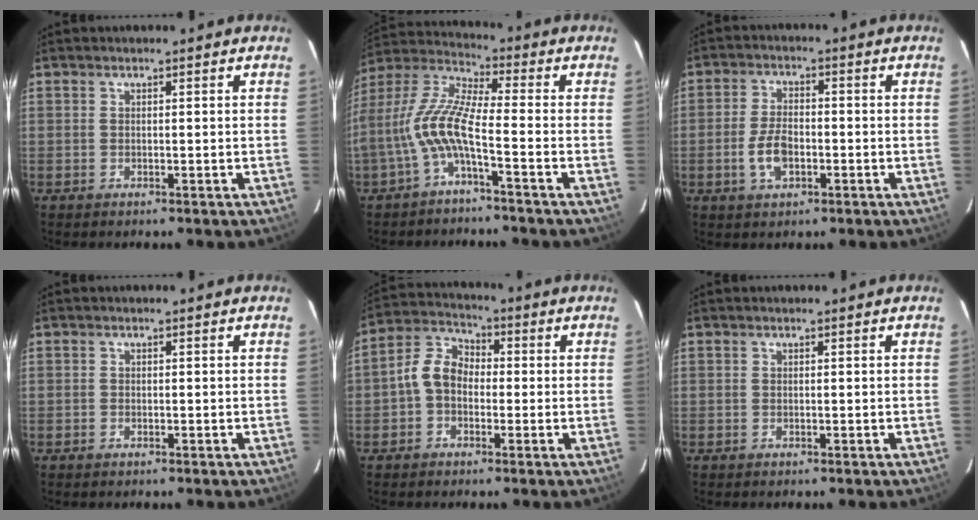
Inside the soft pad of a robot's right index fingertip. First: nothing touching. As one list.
[{"total": 10.1, "force": [-3.4, 1.4, 9.4], "torque": [-0.209, 0.011, -0.069]}, {"total": 6.3, "force": [-2.0, 3.4, 4.9], "torque": [-0.103, 0.002, -0.034]}, {"total": 0.6, "force": [-0.4, 0.4, 0.1], "torque": [-0.002, 0.001, -0.007]}, {"total": 7.0, "force": [-1.3, 5.4, 4.2], "torque": [-0.087, 0.025, -0.031]}, {"total": 0.0}]